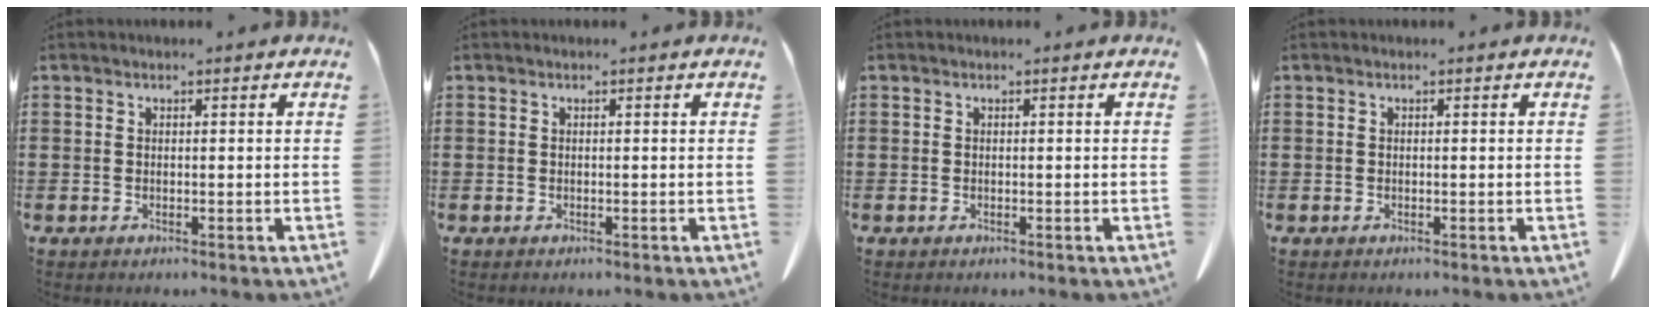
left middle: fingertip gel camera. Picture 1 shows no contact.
{"total": 0.0}
{"total": 0.0}
{"total": 0.0}